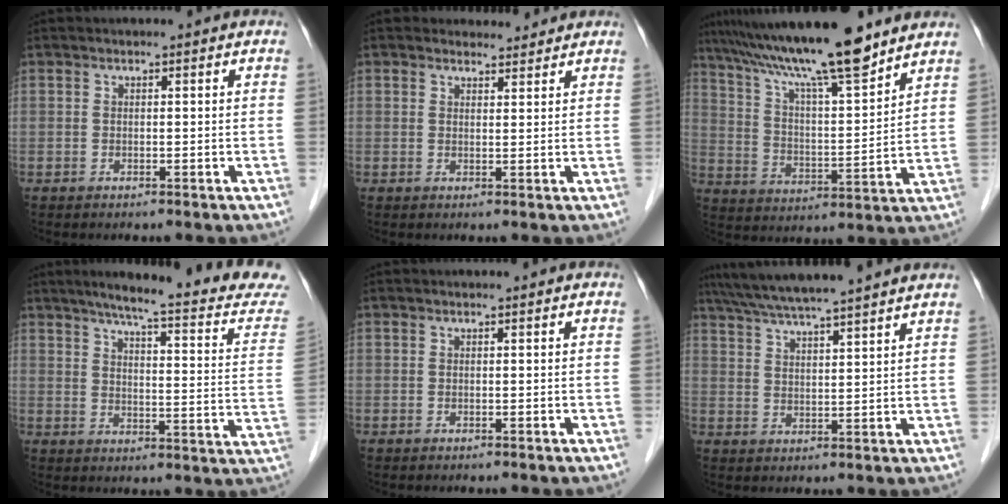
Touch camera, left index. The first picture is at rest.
{"total": 2.7, "force": [2.5, 1.0, -0.1], "torque": [-0.002, 0.004, 0.034]}
{"total": 17.3, "force": [14.1, 0.9, 9.9], "torque": [-0.170, 0.012, 0.240]}
{"total": 21.1, "force": [18.6, 0.3, 10.0], "torque": [-0.132, -0.055, 0.224]}
{"total": 0.0}
{"total": 14.0, "force": [12.2, -0.5, 6.8], "torque": [-0.123, 0.033, 0.178]}